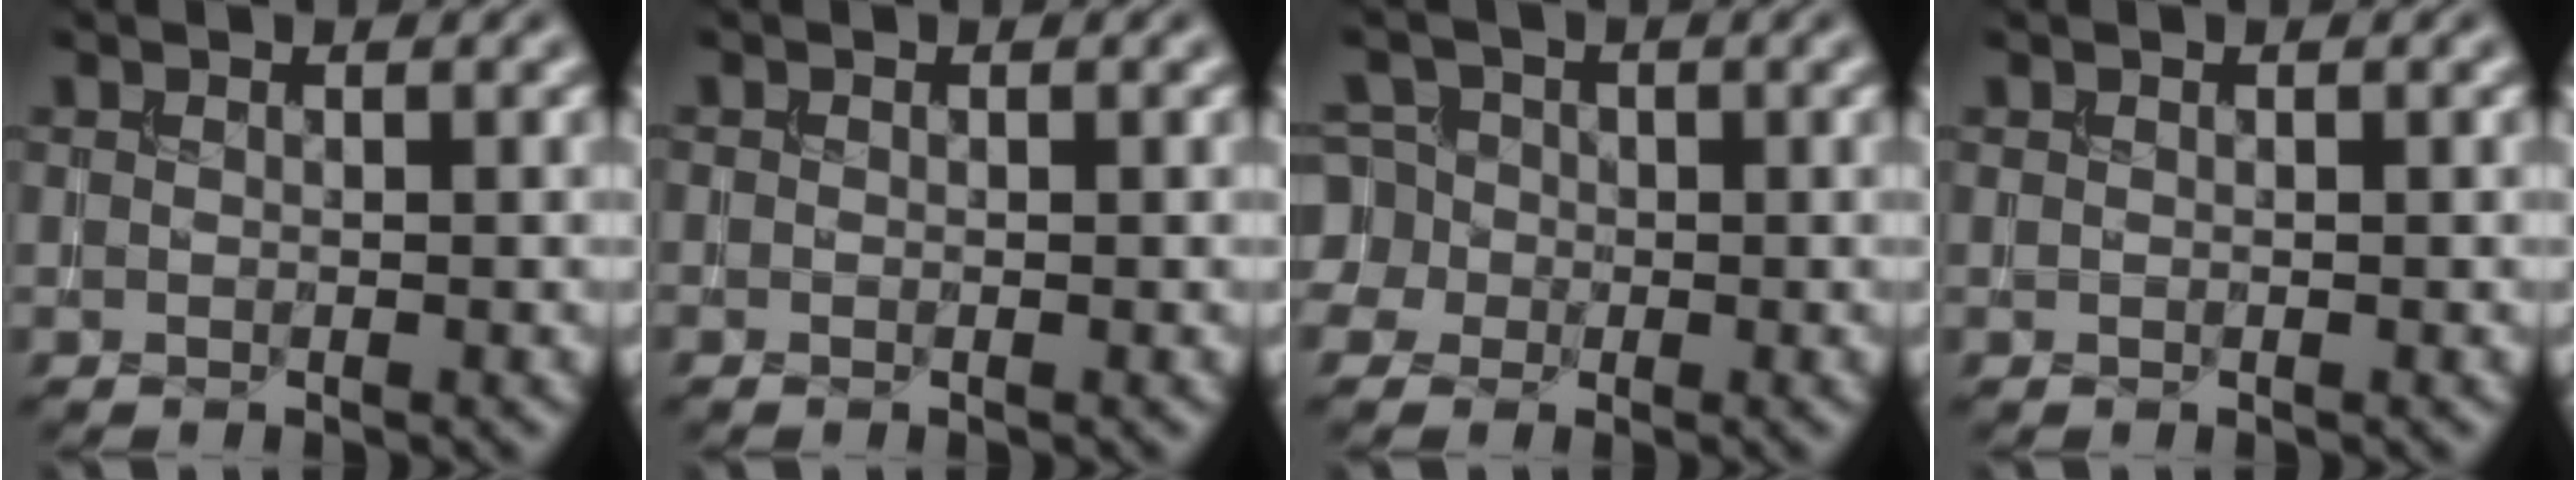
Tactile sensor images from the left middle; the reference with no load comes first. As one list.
[{"total": 0.0}, {"total": 4.7, "force": [-0.2, 4.5, 1.4], "torque": [-0.024, 0.030, -0.034]}, {"total": 0.0}]